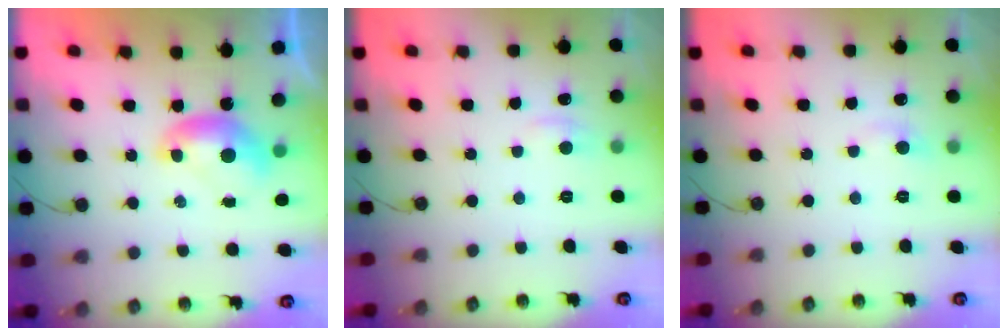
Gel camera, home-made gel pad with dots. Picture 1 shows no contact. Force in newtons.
{"total": 1.4, "press": 1.3, "slide": 0.6}
{"total": 1.1, "press": 0.8, "slide": 0.8}